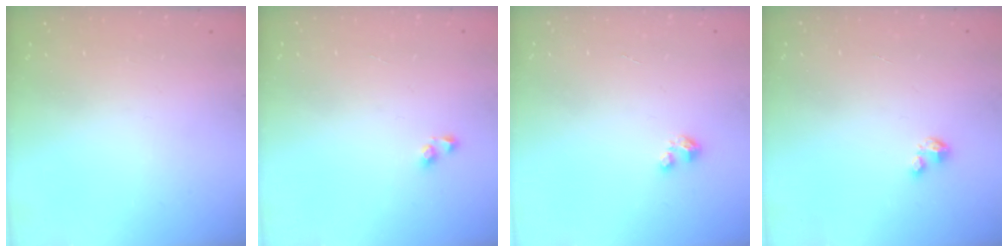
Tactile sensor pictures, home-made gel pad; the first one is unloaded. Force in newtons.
{"total": 2.9, "press": 2.9, "slide": 0.2}
{"total": 1.5, "press": 1.5, "slide": 0.1}
{"total": 1.2, "press": 1.2, "slide": 0.2}